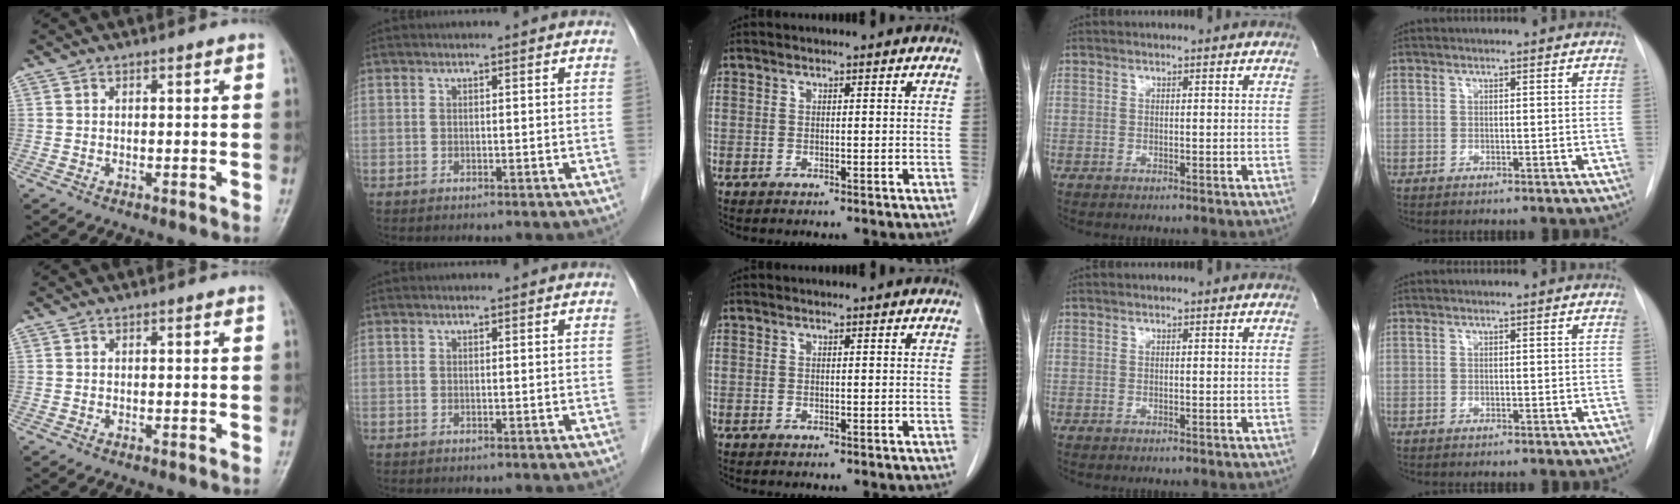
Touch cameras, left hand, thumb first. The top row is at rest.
{}